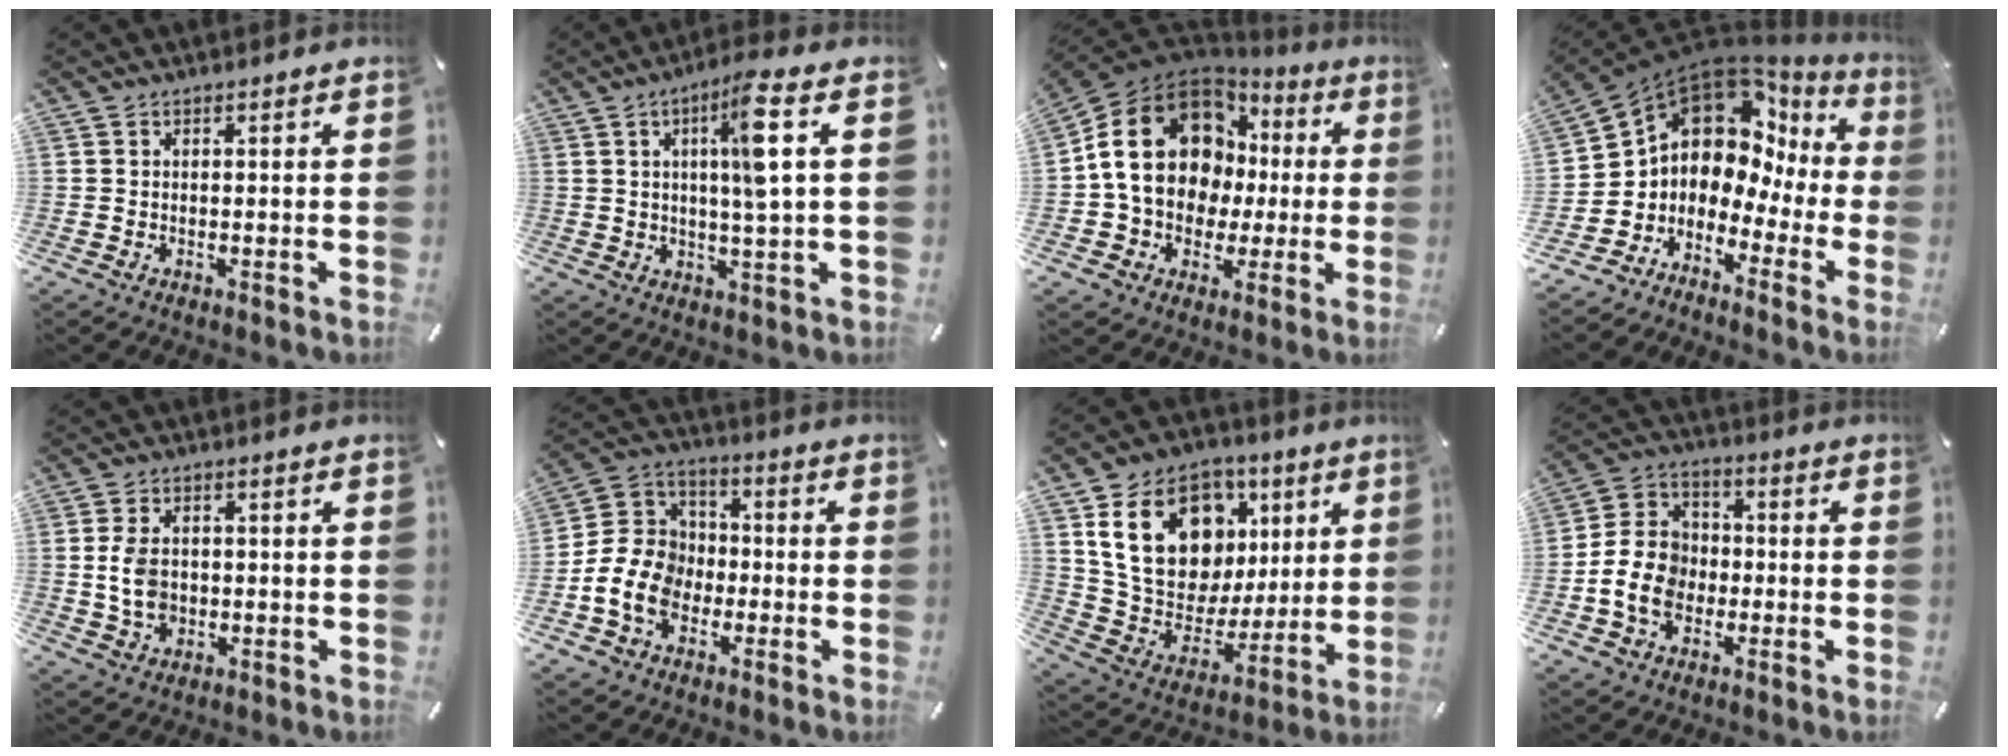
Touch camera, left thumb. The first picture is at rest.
{"total": 9.7, "force": [2.7, 0.7, 9.3], "torque": [-0.157, -0.005, 0.035]}
{"total": 19.4, "force": [2.5, 15.8, 10.9], "torque": [-0.223, -0.001, 0.052]}
{"total": 8.4, "force": [3.6, 6.8, 3.4], "torque": [-0.077, -0.049, 0.060]}
{"total": 6.9, "force": [-0.3, 5.1, 4.7], "torque": [-0.114, 0.002, -0.007]}
{"total": 12.2, "force": [-4.3, 10.2, 5.1], "torque": [-0.110, 0.030, -0.078]}
{"total": 22.5, "force": [8.1, 16.5, 13.0], "torque": [-0.235, -0.025, 0.153]}
{"total": 10.5, "force": [-2.7, 8.9, 4.8], "torque": [-0.114, 0.024, -0.048]}